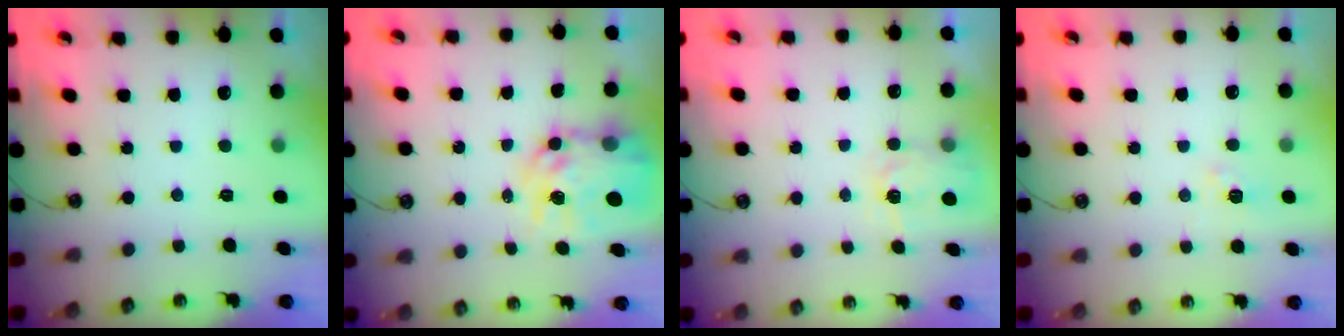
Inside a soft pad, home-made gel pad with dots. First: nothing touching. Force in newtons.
{"total": 12.3, "press": 12.3, "slide": 1.0}
{"total": 3.7, "press": 3.6, "slide": 0.5}
{"total": 3.9, "press": 3.8, "slide": 0.6}